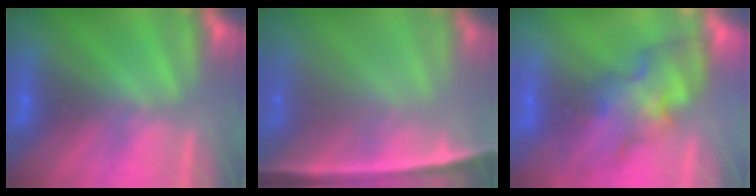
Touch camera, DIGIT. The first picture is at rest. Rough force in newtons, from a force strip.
{"total": 7.7}
{"total": 3.8}